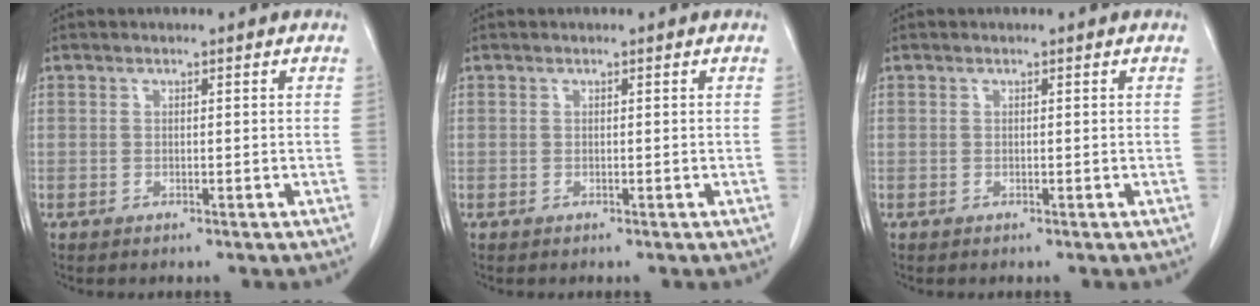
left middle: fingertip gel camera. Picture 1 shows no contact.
{"total": 0.0}
{"total": 0.0}